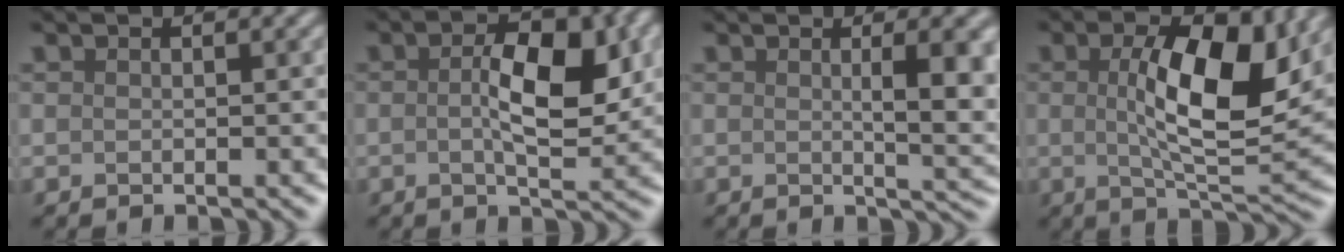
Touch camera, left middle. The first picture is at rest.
{"total": 5.9, "force": [0.4, 2.4, 5.4], "torque": [-0.087, 0.002, 0.005]}
{"total": 5.6, "force": [0.7, 1.4, 5.4], "torque": [-0.063, 0.000, 0.012]}
{"total": 9.4, "force": [1.5, 3.3, 8.6], "torque": [-0.138, -0.003, 0.028]}